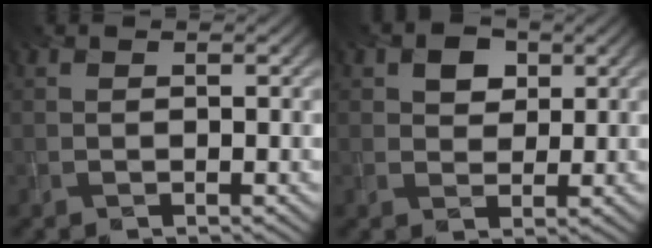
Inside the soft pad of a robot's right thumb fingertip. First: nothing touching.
{"total": 3.4, "force": [1.6, 2.6, 1.5], "torque": [-0.037, 0.000, 0.026]}